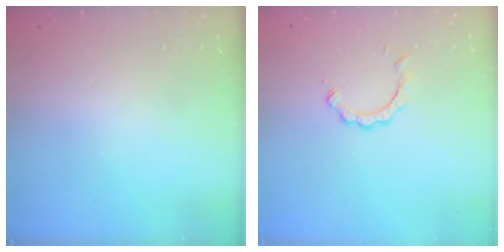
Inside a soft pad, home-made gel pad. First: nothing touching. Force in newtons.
{"total": 2.0, "press": 2.0, "slide": 0.2}